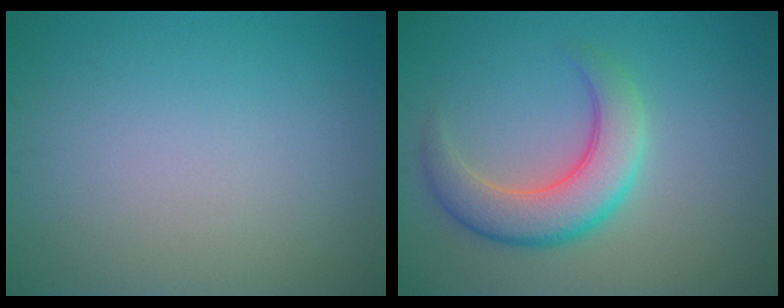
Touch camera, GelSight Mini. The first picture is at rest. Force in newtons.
{"total": 5.6, "press": 5.6, "slide": 0.4}